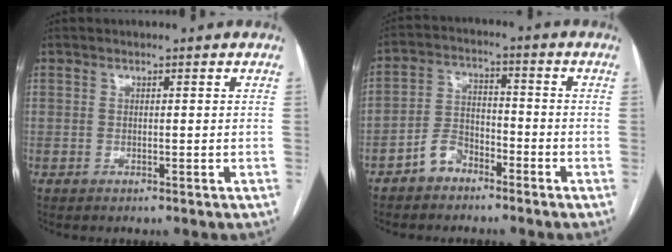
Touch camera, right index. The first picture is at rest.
{"total": 5.5, "force": [-3.7, 3.4, 2.2], "torque": [-0.049, 0.015, -0.071]}